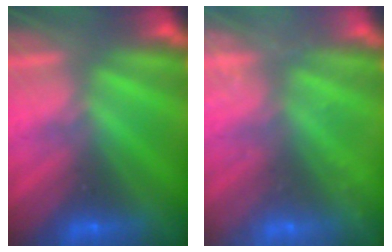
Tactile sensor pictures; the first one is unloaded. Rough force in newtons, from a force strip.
{"total": 2.6}